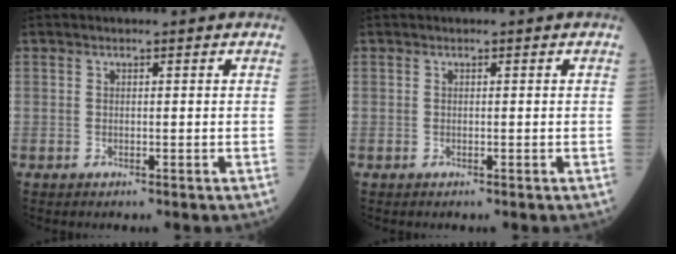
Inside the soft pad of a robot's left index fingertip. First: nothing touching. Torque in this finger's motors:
{"motor_torque": [0.00, 0.00, -0.02, 0.00]}